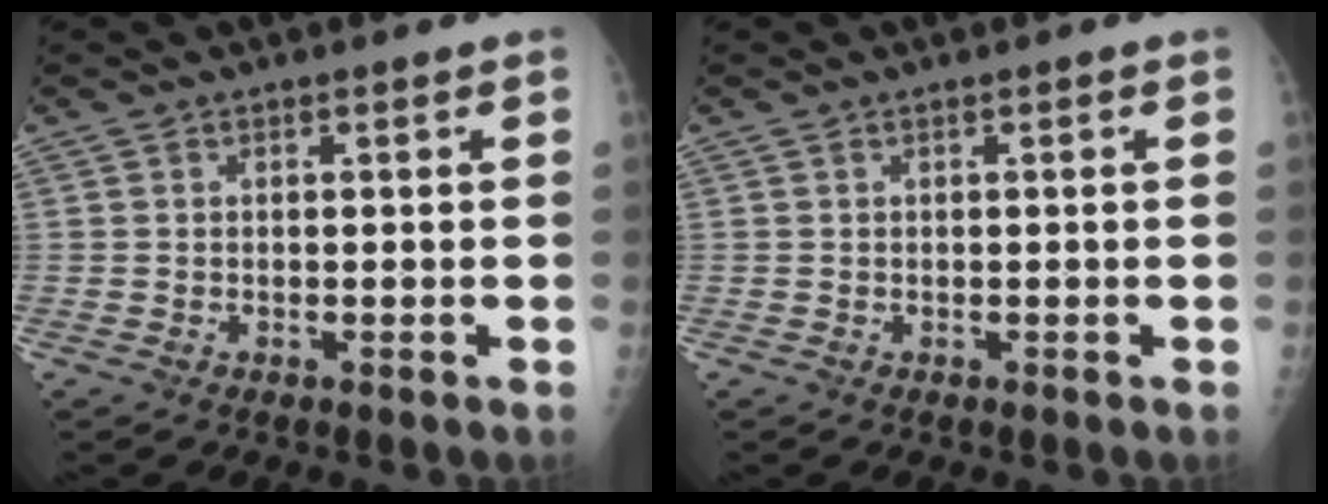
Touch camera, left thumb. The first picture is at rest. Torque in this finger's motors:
{"motor_torque": [0.01, 0.00, 0.00, 0.00, 0.00]}